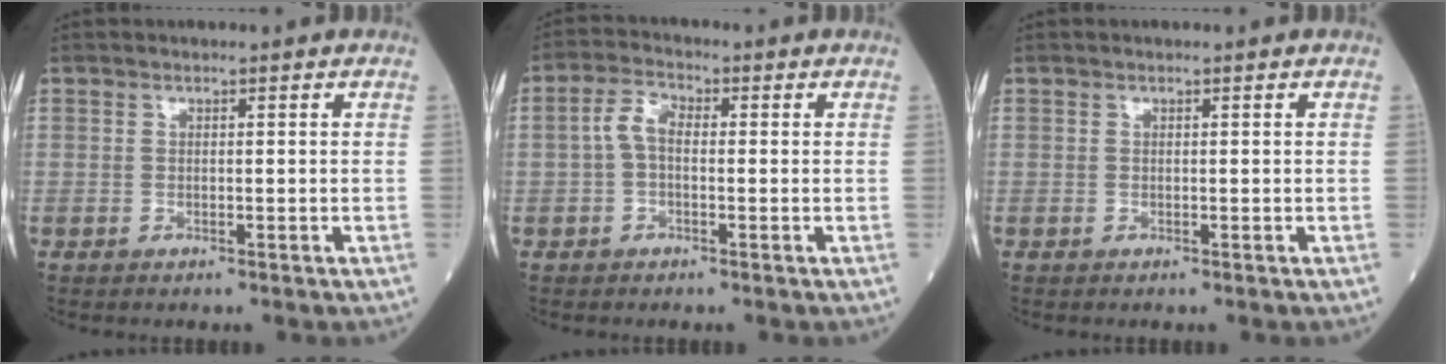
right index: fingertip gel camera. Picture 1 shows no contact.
{"total": 3.8, "force": [-0.2, 2.0, 3.3], "torque": [-0.068, 0.016, -0.007]}
{"total": 0.0}